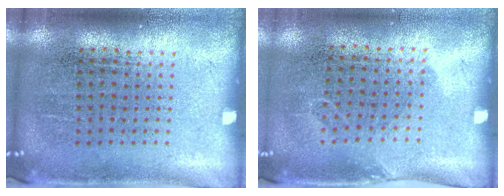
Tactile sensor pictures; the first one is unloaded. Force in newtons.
{"total": 0.9, "press": 0.7, "slide": 0.6}